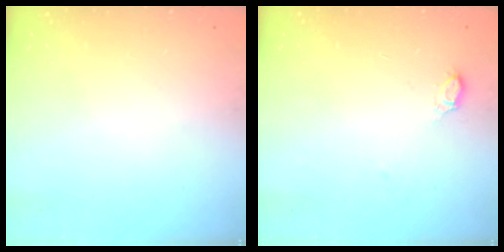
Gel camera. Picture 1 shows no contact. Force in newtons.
{"total": 2.6, "press": 2.6, "slide": 0.2}